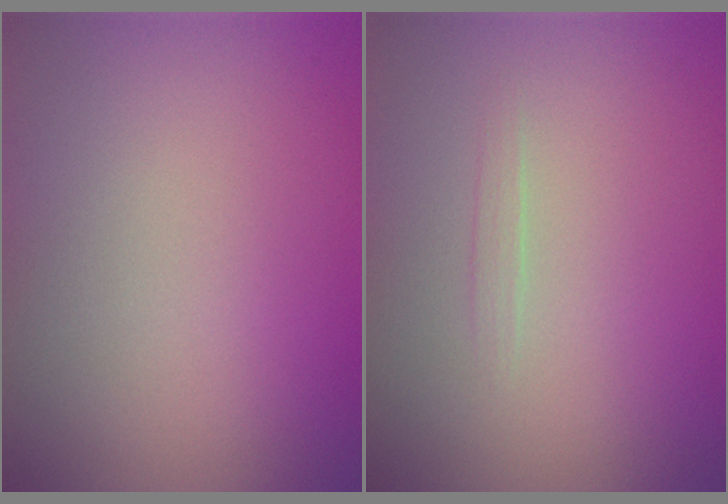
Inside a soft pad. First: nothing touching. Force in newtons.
{"total": 0.6, "press": 0.6, "slide": 0.0}